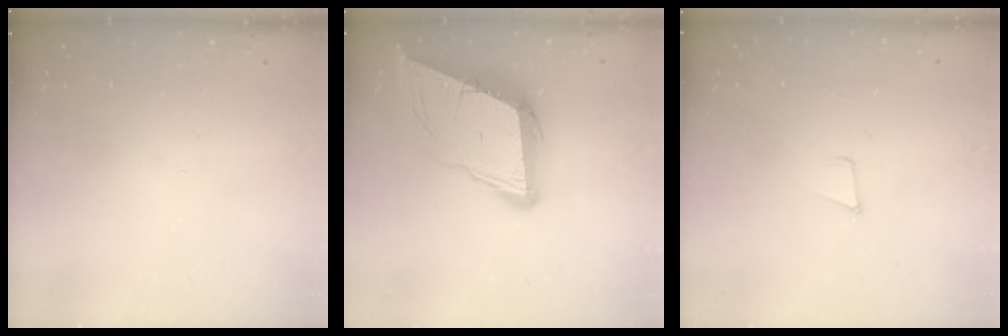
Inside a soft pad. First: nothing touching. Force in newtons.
{"total": 11.1, "press": 10.6, "slide": 3.3}
{"total": 5.0, "press": 4.2, "slide": 2.8}